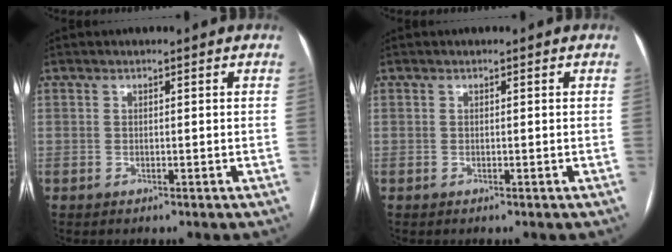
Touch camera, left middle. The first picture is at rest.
{"total": 0.0}